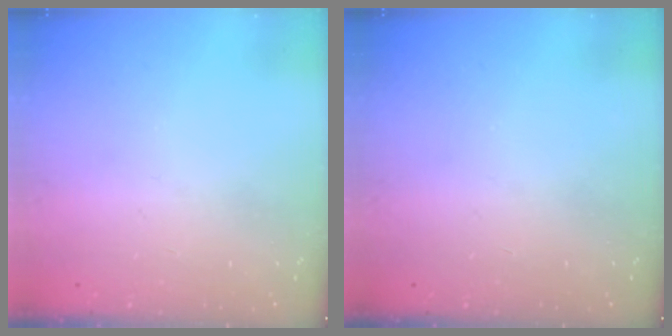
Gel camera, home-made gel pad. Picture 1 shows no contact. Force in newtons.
{"total": 0.0}